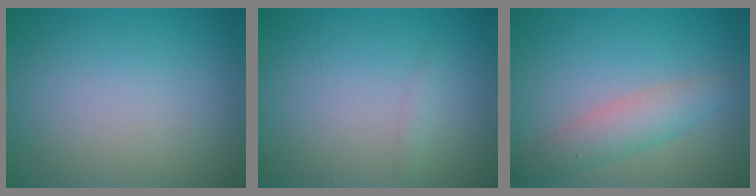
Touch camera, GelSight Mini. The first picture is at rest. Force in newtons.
{"total": 0.6, "press": 0.6, "slide": 0.0}
{"total": 3.2, "press": 3.2, "slide": 0.1}